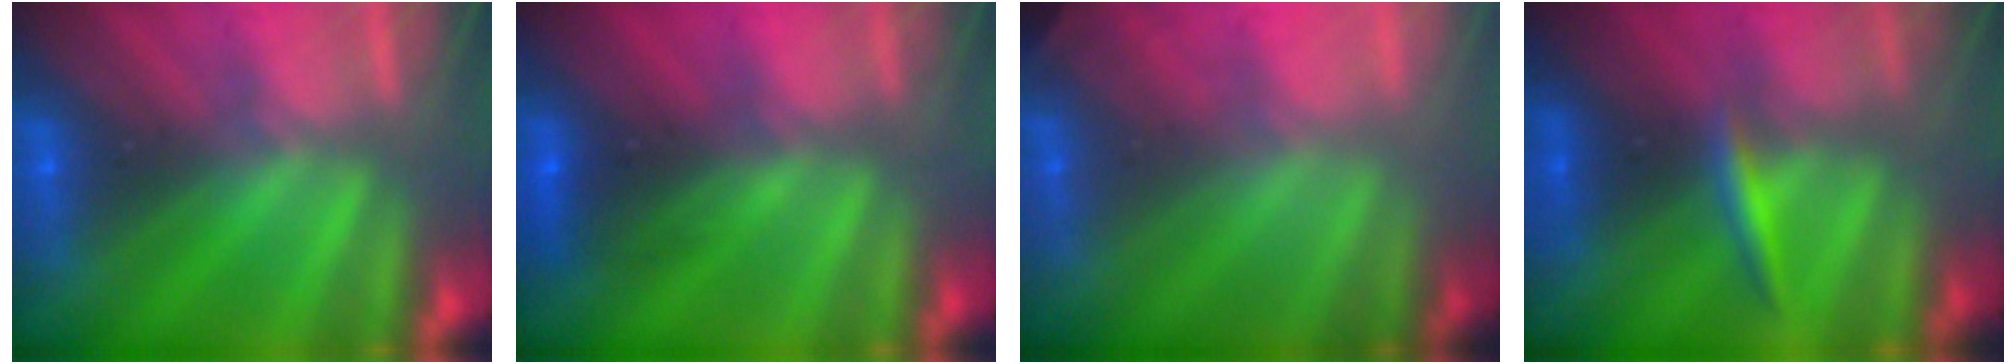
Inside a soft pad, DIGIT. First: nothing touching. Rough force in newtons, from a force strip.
{"total": 2.7}
{"total": 1.9}
{"total": 2.4}